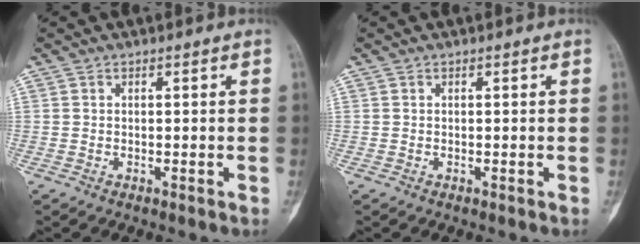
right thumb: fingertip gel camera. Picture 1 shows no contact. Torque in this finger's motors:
{"motor_torque": [0.00, 0.00, 0.03, -0.03, 0.01]}